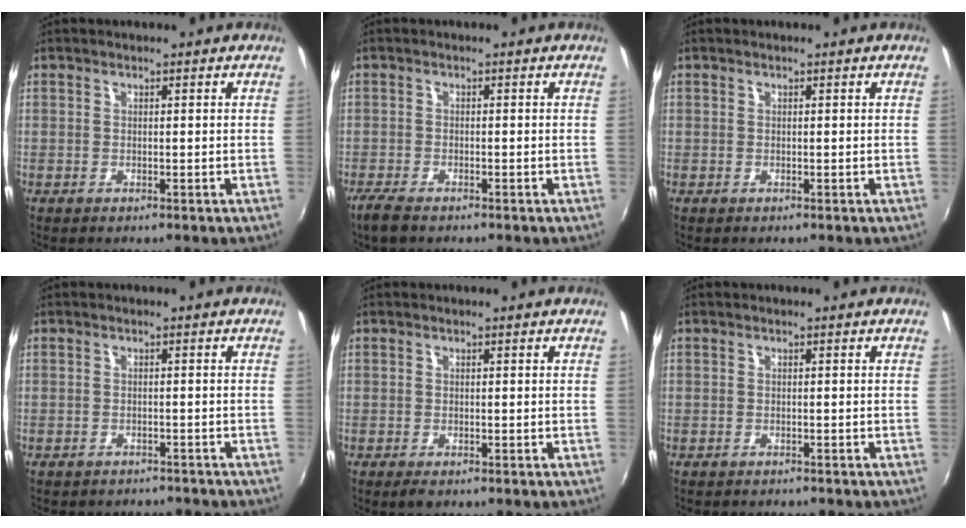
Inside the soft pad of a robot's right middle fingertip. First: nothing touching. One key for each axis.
{"total": 3.8, "fx": -3.0, "fy": 0.9, "fz": 2.1, "tx": -0.054, "ty": -0.015, "tz": -0.057}
{"total": 0.0}
{"total": 7.0, "fx": -6.4, "fy": 2.0, "fz": 2.0, "tx": -0.051, "ty": -0.018, "tz": -0.088}
{"total": 1.3, "fx": -1.0, "fy": 0.4, "fz": 0.8, "tx": -0.016, "ty": -0.004, "tz": -0.017}
{"total": 2.7, "fx": -2.5, "fy": 0.3, "fz": 0.9, "tx": -0.027, "ty": -0.017, "tz": -0.037}